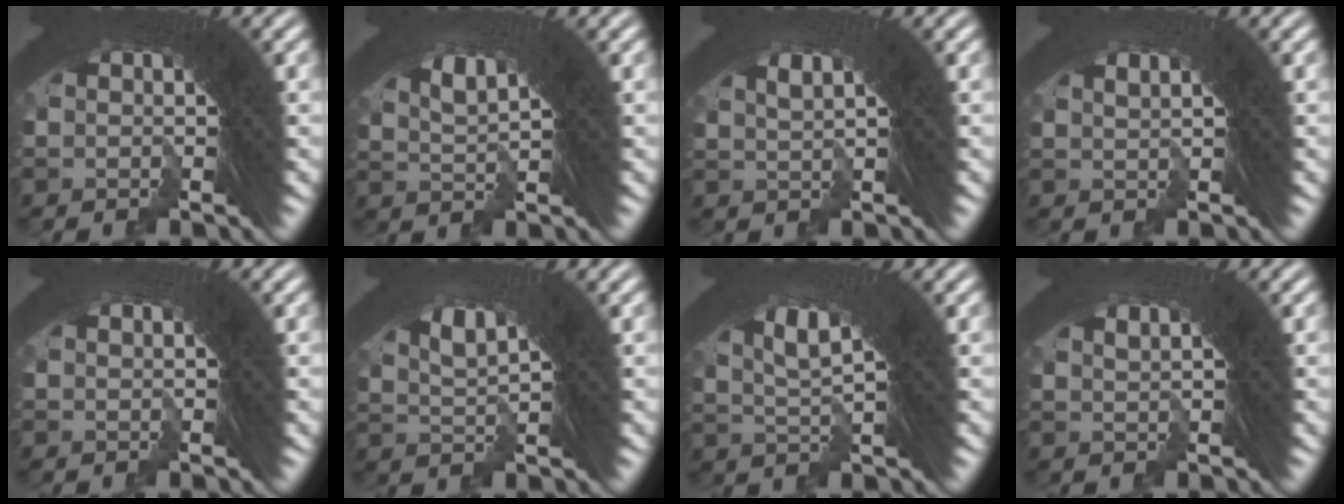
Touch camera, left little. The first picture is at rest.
{"total": 6.0, "force": [1.3, 3.3, 4.9], "torque": [-0.111, -0.006, 0.019]}
{"total": 3.1, "force": [0.4, 2.0, 2.3], "torque": [-0.067, -0.004, 0.004]}
{"total": 0.7, "force": [-0.3, 0.4, 0.5], "torque": [-0.028, -0.010, 0.000]}
{"total": 1.0, "force": [-0.5, -0.5, -0.7], "torque": [0.008, -0.007, -0.003]}
{"total": 6.8, "force": [1.5, 3.7, 5.5], "torque": [-0.122, -0.005, 0.020]}
{"total": 7.7, "force": [0.8, 4.6, 6.1], "torque": [-0.136, -0.009, 0.012]}
{"total": 1.1, "force": [-0.2, 0.7, 0.8], "torque": [-0.036, -0.010, 0.001]}